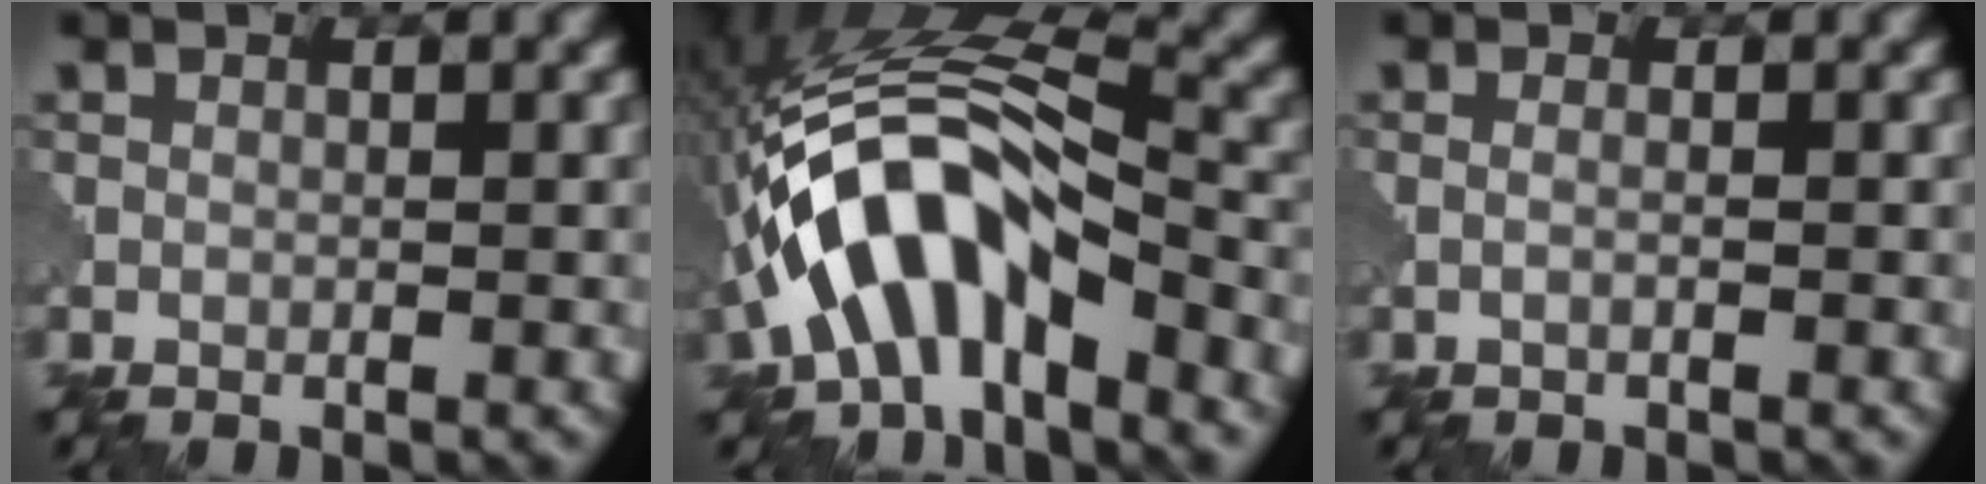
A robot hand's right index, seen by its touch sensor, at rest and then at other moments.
{"total": 10.9, "force": [-4.5, 4.7, 8.7], "torque": [-0.162, 0.021, -0.086]}
{"total": 0.9, "force": [-0.1, 0.3, 0.8], "torque": [-0.014, -0.006, -0.013]}